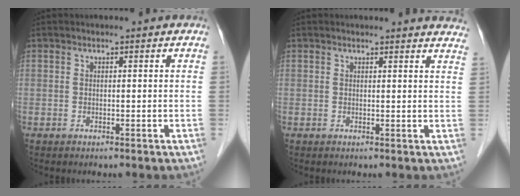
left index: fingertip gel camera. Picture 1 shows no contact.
{"total": 8.4, "force": [8.3, 0.4, 1.6], "torque": [0.000, -0.024, 0.060]}